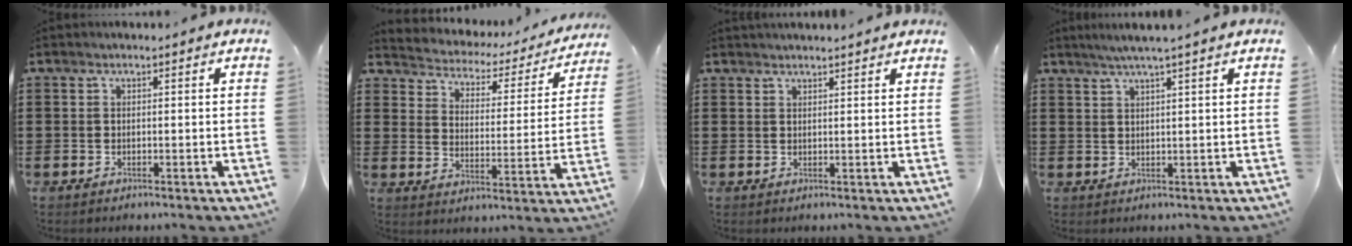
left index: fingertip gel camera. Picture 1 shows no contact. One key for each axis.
{"total": 2.3, "fx": 2.2, "fy": 0.7, "fz": 0.1, "tx": -0.021, "ty": -0.026, "tz": 0.026}
{"total": 1.4, "fx": 1.4, "fy": -0.1, "fz": 0.2, "tx": -0.006, "ty": 0.000, "tz": 0.028}
{"total": 2.6, "fx": 2.0, "fy": -0.5, "fz": 1.6, "tx": -0.032, "ty": 0.000, "tz": 0.036}